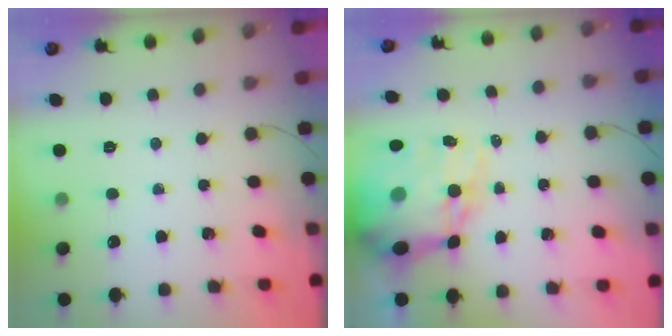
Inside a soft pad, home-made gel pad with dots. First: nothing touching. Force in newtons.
{"total": 20.1, "press": 19.5, "slide": 4.9}